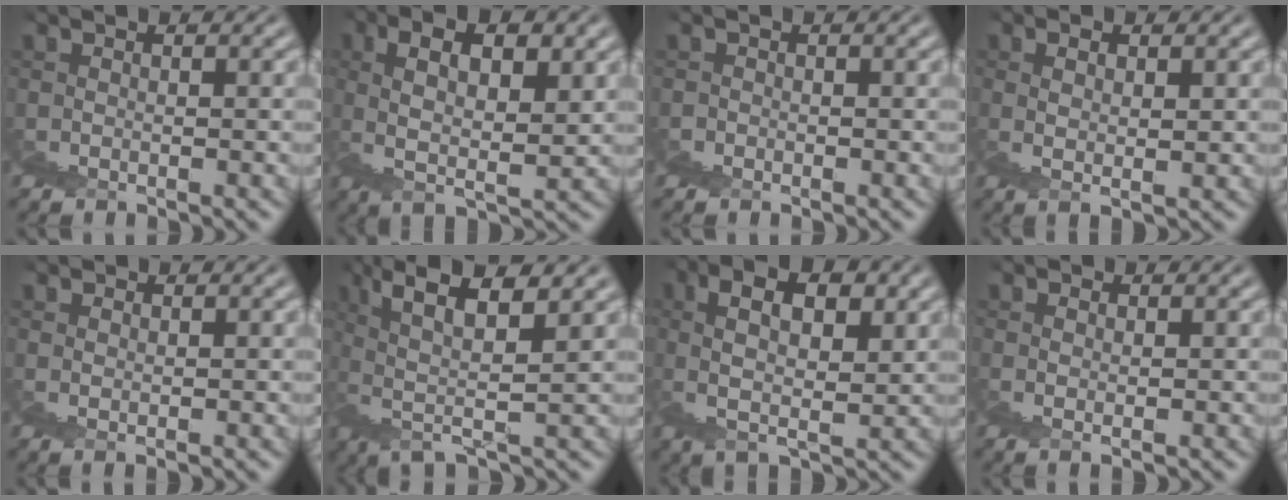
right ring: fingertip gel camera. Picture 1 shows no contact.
{"total": 4.0, "force": [2.7, -3.0, 0.0], "torque": [0.014, 0.036, 0.027]}
{"total": 0.8, "force": [0.1, 0.6, -0.6], "torque": [0.016, 0.007, -0.004]}
{"total": 4.1, "force": [1.3, -3.8, -1.0], "torque": [0.052, 0.034, 0.009]}
{"total": 1.5, "force": [0.7, -1.2, -0.4], "torque": [0.026, 0.015, 0.006]}
{"total": 5.4, "force": [4.2, -1.1, 3.2], "torque": [-0.044, 0.030, 0.059]}
{"total": 3.9, "force": [3.2, -2.2, 0.0], "torque": [0.034, 0.038, 0.036]}
{"total": 2.5, "force": [0.7, -2.4, -0.6], "torque": [0.032, 0.020, 0.004]}